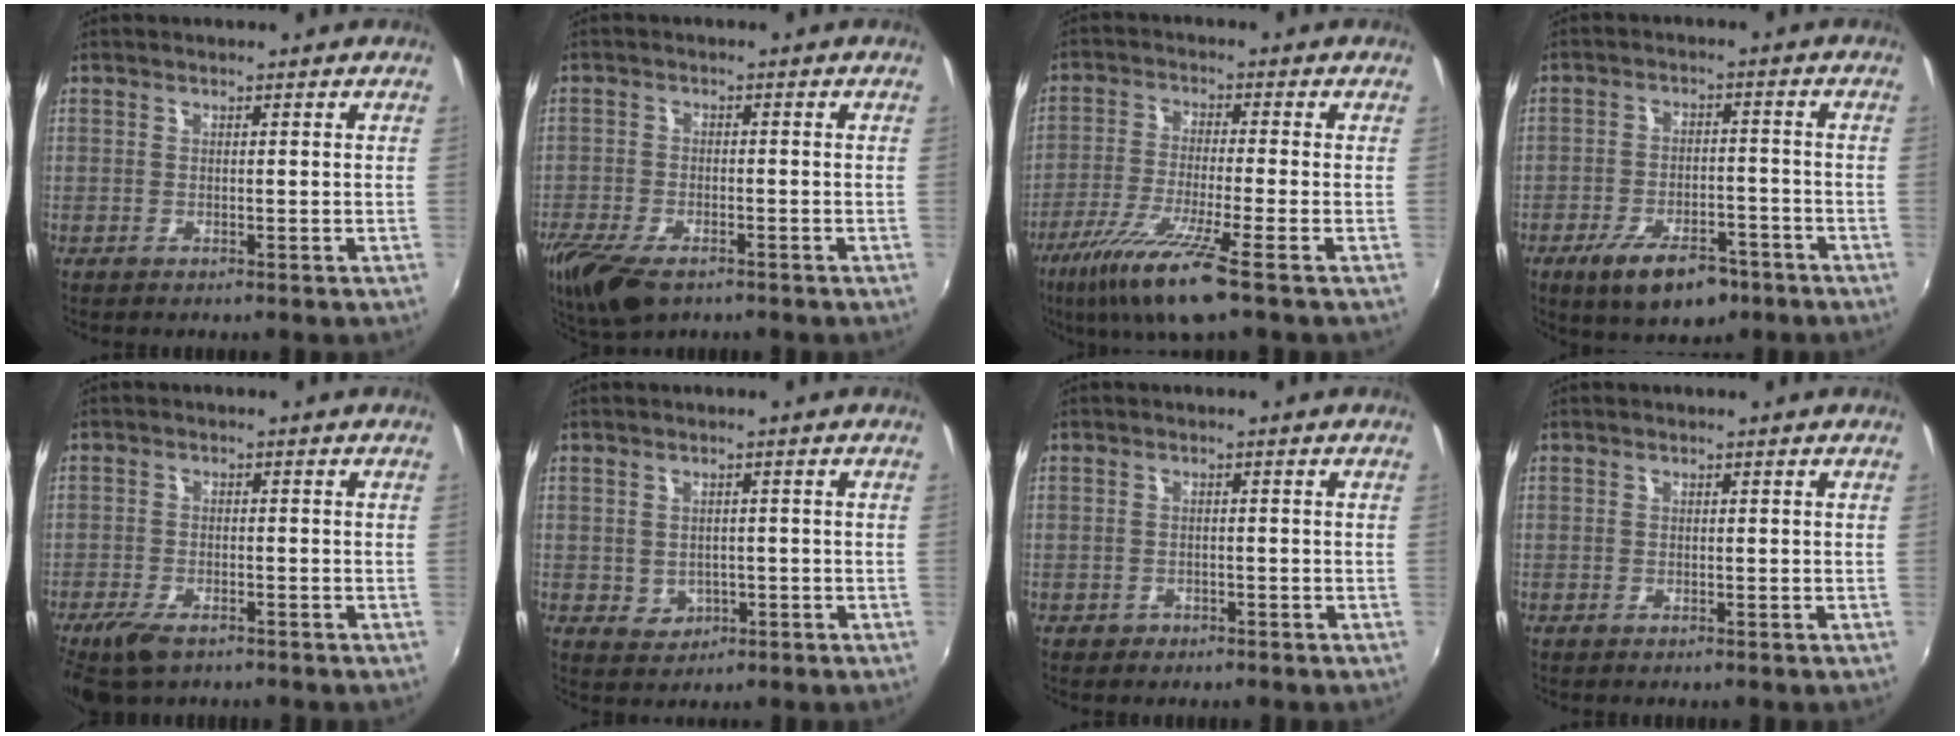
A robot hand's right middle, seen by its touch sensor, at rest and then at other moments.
{"total": 11.4, "force": [-7.7, 5.0, 6.9], "torque": [-0.166, -0.037, -0.138]}
{"total": 11.7, "force": [-7.3, 0.1, 9.2], "torque": [-0.198, -0.033, -0.134]}
{"total": 11.1, "force": [-7.1, 4.8, 7.1], "torque": [-0.145, -0.009, -0.107]}
{"total": 6.4, "force": [-4.5, 2.6, 3.7], "torque": [-0.097, -0.017, -0.083]}
{"total": 3.3, "force": [-0.4, 3.0, 1.2], "torque": [-0.025, 0.004, 0.005]}
{"total": 1.7, "force": [-1.0, 1.3, 0.4], "torque": [-0.012, 0.000, -0.013]}
{"total": 0.0}